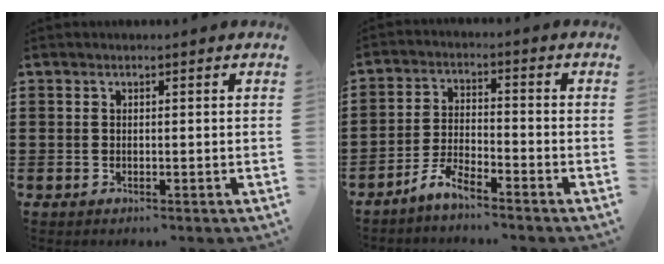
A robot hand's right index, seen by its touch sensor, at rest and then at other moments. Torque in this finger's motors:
{"motor_torque": [1.47, 0.66, 0.18, 0.09]}